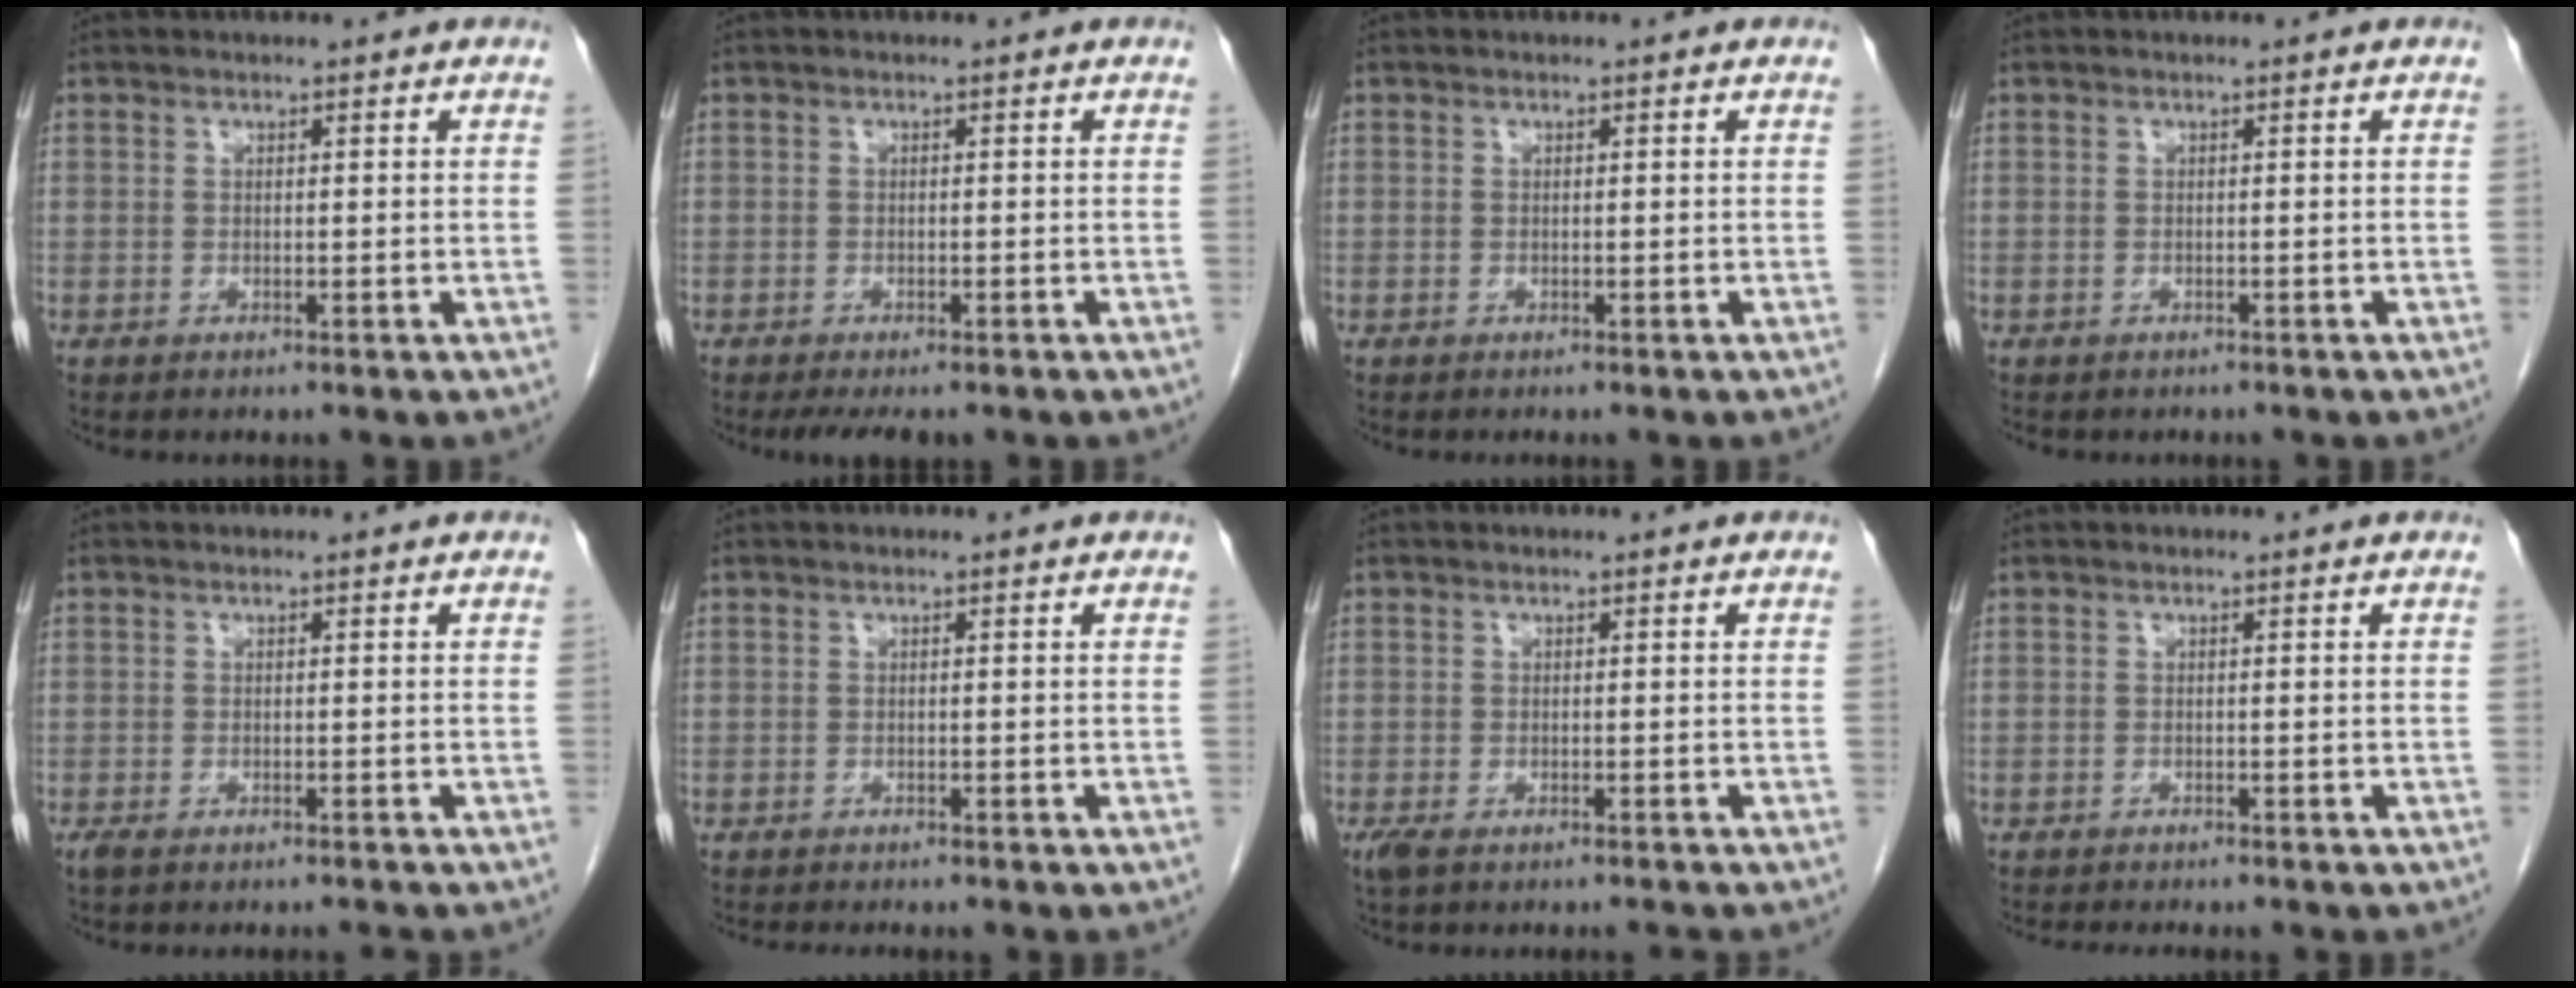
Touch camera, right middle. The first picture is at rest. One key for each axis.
{"total": 4.3, "fx": -3.3, "fy": 1.4, "fz": 2.3, "tx": -0.029, "ty": -0.009, "tz": -0.046}
{"total": 0.0}
{"total": 1.9, "fx": -1.6, "fy": 0.9, "fz": 0.5, "tx": -0.014, "ty": -0.002, "tz": -0.018}
{"total": 2.6, "fx": -2.4, "fy": 0.0, "fz": 1.1, "tx": -0.018, "ty": -0.006, "tz": -0.038}
{"total": 2.9, "fx": -2.7, "fy": 0.3, "fz": 1.0, "tx": -0.015, "ty": -0.007, "tz": -0.034}
{"total": 3.6, "fx": -3.0, "fy": 0.6, "fz": 1.8, "tx": -0.034, "ty": -0.009, "tz": -0.051}
{"total": 4.9, "fx": -4.4, "fy": 0.6, "fz": 1.9, "tx": -0.022, "ty": -0.010, "tz": -0.061}